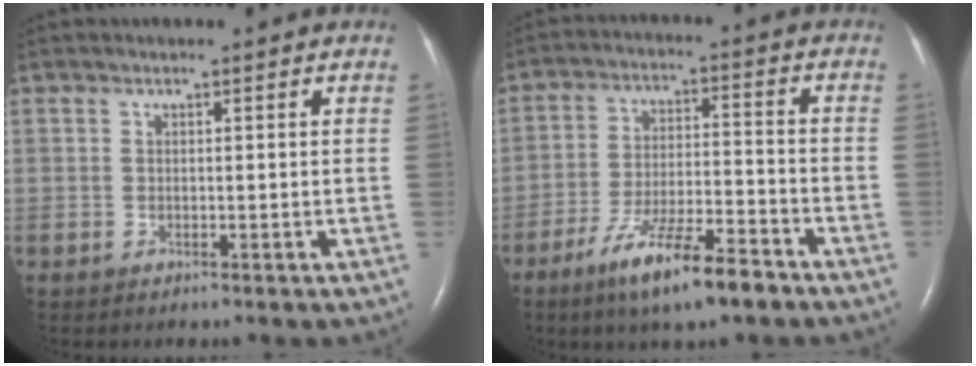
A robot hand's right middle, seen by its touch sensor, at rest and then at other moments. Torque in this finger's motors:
{"motor_torque": [1.11, -1.02, 0.24, 0.12]}